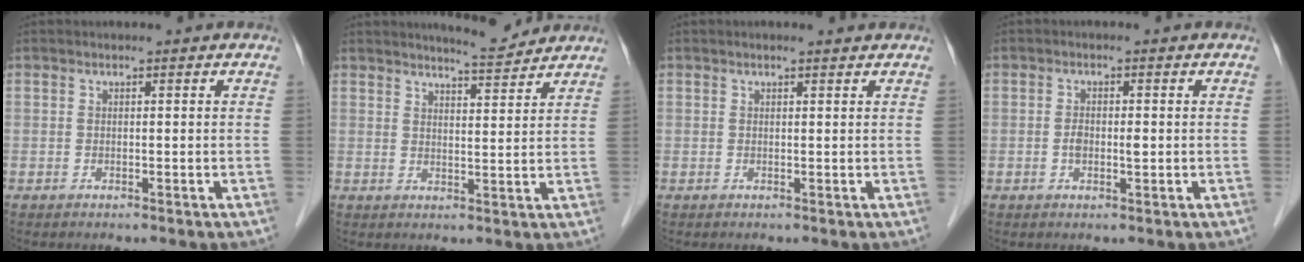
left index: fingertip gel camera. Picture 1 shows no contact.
{"total": 5.1, "force": [5.0, 0.1, 0.9], "torque": [-0.021, -0.009, 0.072]}
{"total": 1.3, "force": [1.2, 0.1, 0.6], "torque": [-0.012, 0.009, 0.017]}
{"total": 2.2, "force": [-0.3, 0.9, 1.9], "torque": [-0.039, 0.001, -0.004]}